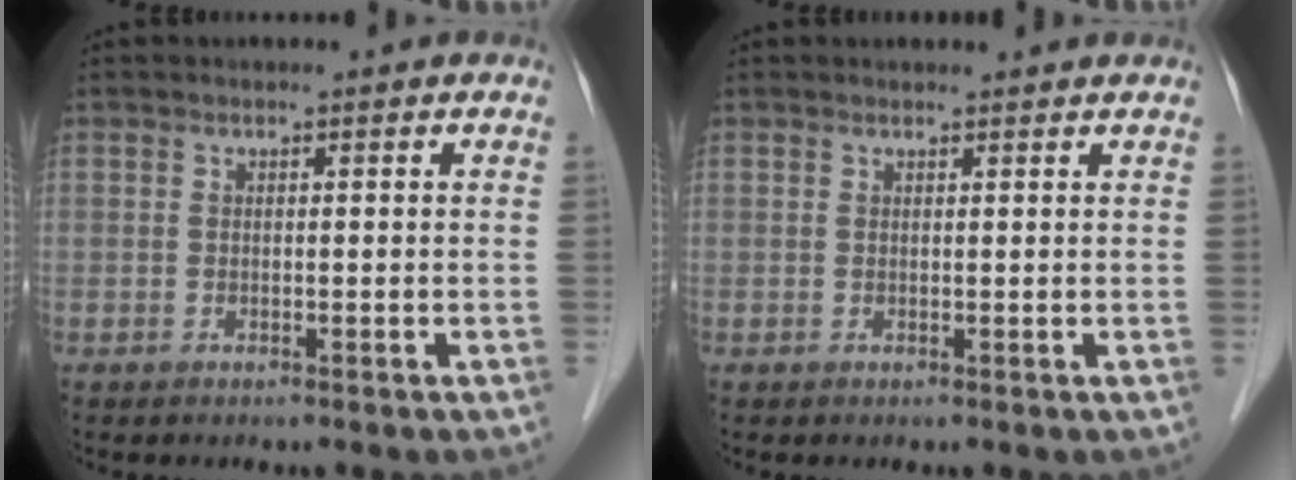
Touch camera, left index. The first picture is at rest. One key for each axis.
{"total": 1.1, "fx": 1.1, "fy": 0.0, "fz": 0.1, "tx": -0.005, "ty": 0.002, "tz": 0.004}